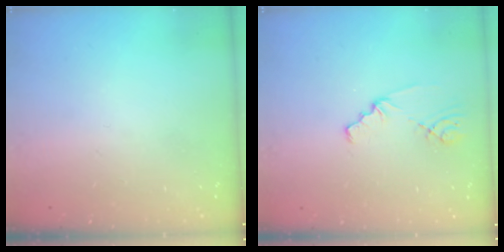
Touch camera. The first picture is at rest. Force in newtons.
{"total": 1.1, "press": 1.1, "slide": 0.2}